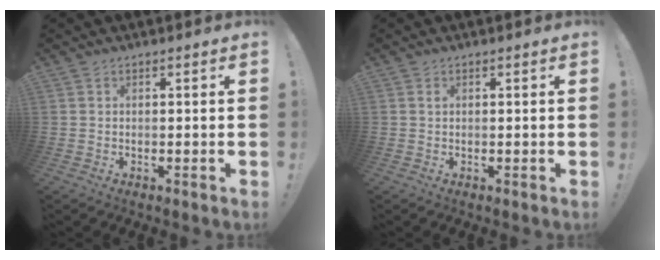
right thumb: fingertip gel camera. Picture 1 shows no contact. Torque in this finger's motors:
{"motor_torque": [-0.02, 0.03, 0.28, 0.10, 0.00]}